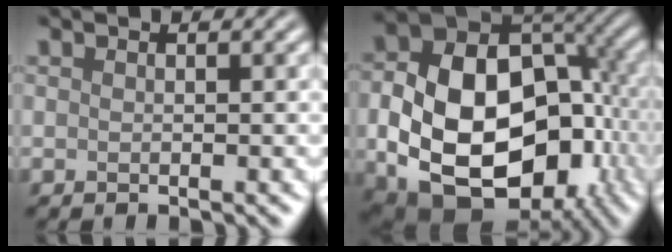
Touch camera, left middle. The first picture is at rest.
{"total": 17.3, "force": [-3.2, 12.2, 11.9], "torque": [-0.211, -0.033, -0.034]}